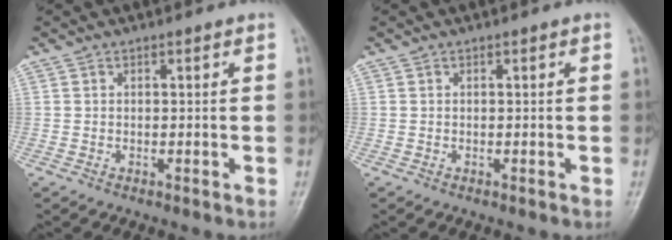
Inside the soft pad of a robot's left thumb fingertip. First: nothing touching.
{"total": 0.0}